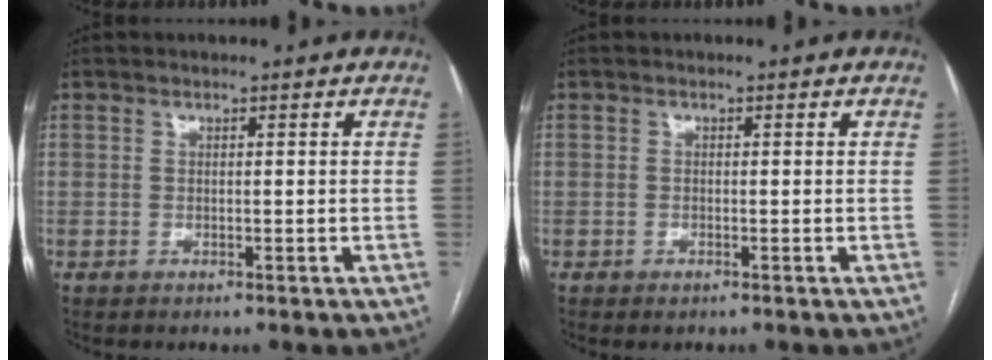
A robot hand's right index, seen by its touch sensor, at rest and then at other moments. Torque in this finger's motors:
{"motor_torque": [0.26, -0.10, 0.09, 0.00]}